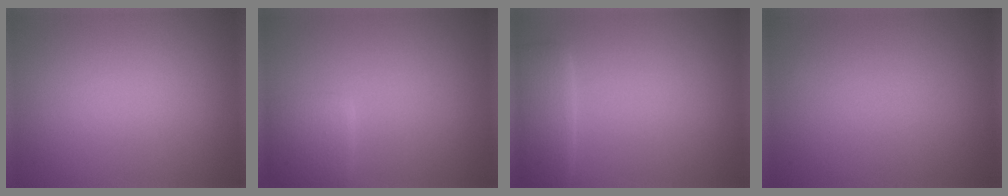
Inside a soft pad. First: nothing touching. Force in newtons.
{"total": 2.3, "press": 2.3, "slide": 0.1}
{"total": 2.4, "press": 1.7, "slide": 1.7}
{"total": 0.0}